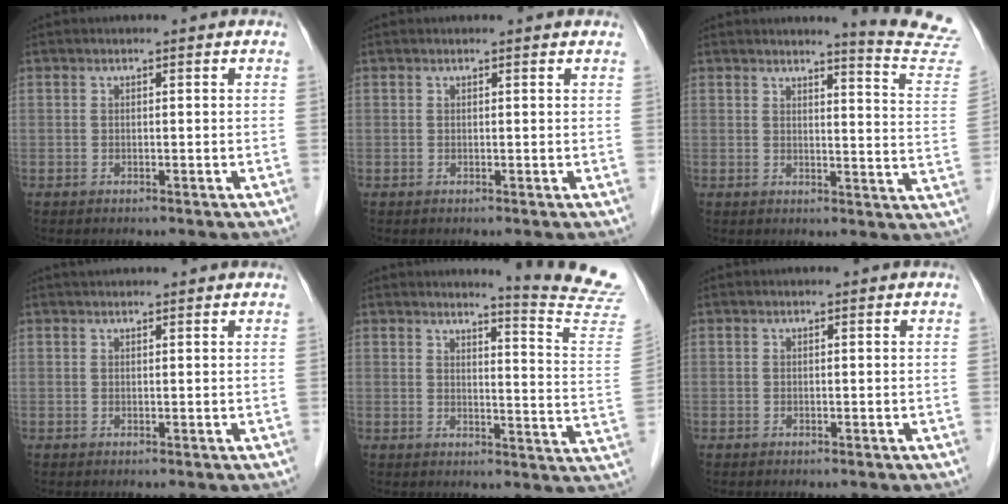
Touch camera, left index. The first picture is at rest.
{"total": 1.2, "force": [1.2, 0.1, 0.1], "torque": [-0.011, 0.003, 0.010]}
{"total": 10.7, "force": [10.6, -1.6, 1.0], "torque": [-0.013, -0.100, 0.101]}
{"total": 2.8, "force": [2.6, 0.4, 0.9], "torque": [-0.012, 0.031, 0.038]}
{"total": 12.6, "force": [12.3, -2.4, 1.5], "torque": [-0.021, -0.122, 0.125]}
{"total": 0.0}